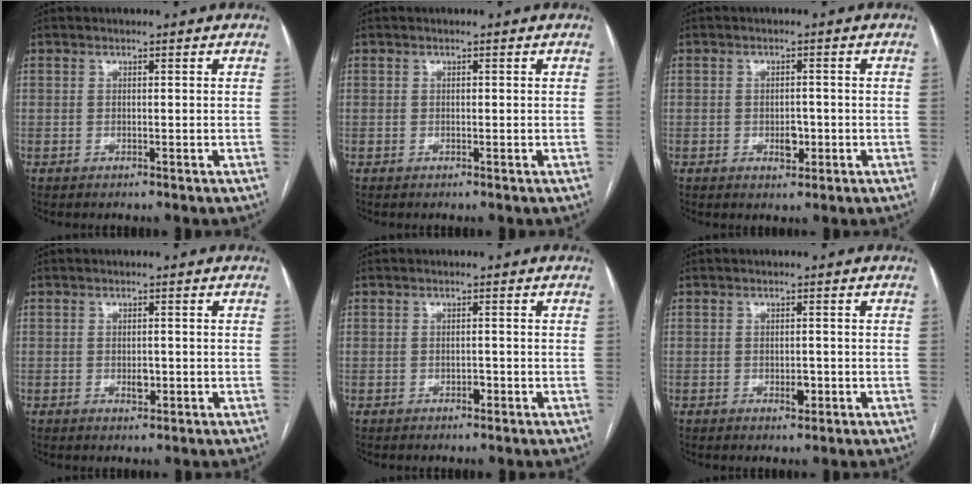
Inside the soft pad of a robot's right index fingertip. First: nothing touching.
{"total": 0.0}
{"total": 2.7, "force": [-0.8, 1.5, 2.1], "torque": [-0.030, 0.003, -0.007]}
{"total": 1.9, "force": [-0.5, 0.9, 1.6], "torque": [-0.027, 0.000, -0.004]}
{"total": 1.1, "force": [-0.6, 0.6, 0.8], "torque": [-0.010, 0.002, -0.008]}
{"total": 1.9, "force": [-0.6, 0.9, 1.6], "torque": [-0.023, 0.001, -0.007]}